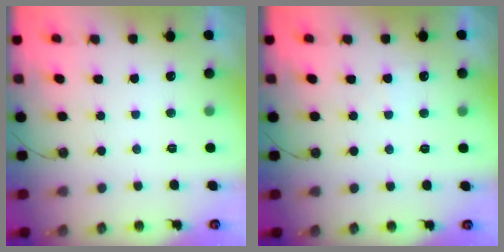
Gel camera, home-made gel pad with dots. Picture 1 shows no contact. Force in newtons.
{"total": 3.0, "press": 3.0, "slide": 0.4}